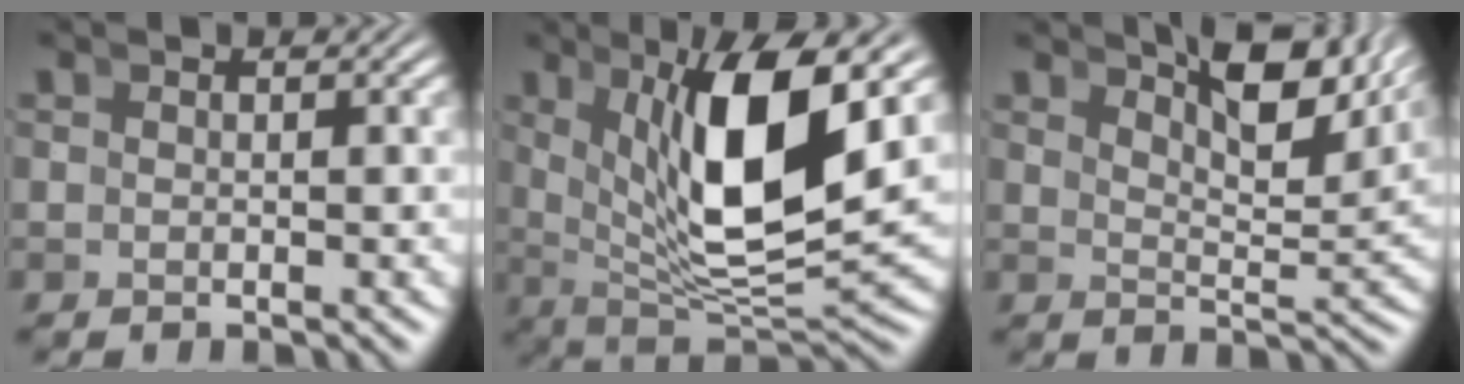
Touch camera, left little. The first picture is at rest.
{"total": 11.5, "force": [2.4, 4.3, 10.4], "torque": [-0.166, -0.011, 0.052]}
{"total": 6.9, "force": [5.2, 0.5, 4.5], "torque": [-0.055, 0.004, 0.078]}